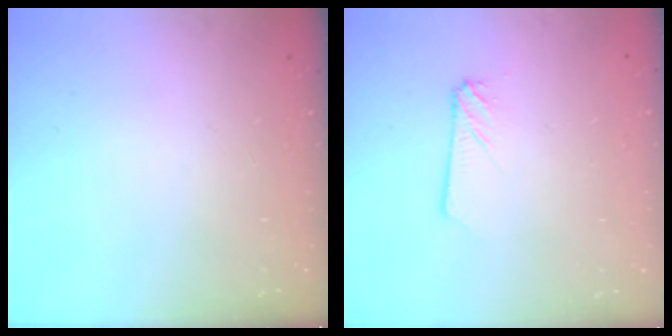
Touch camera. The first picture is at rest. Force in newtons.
{"total": 2.7, "press": 2.7, "slide": 0.2}